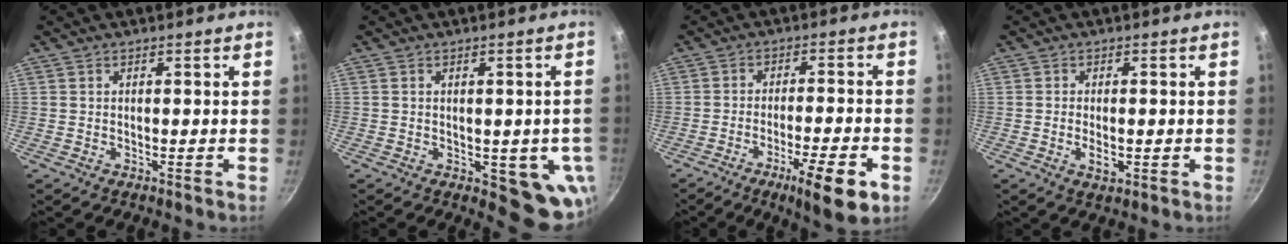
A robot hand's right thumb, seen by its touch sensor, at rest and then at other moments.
{"total": 9.8, "force": [-1.9, 5.0, 8.2], "torque": [-0.052, -0.007, -0.019]}
{"total": 11.3, "force": [-5.4, 2.1, 9.7], "torque": [-0.142, 0.019, -0.077]}
{"total": 3.2, "force": [-0.7, 1.6, 2.6], "torque": [-0.050, -0.005, -0.012]}